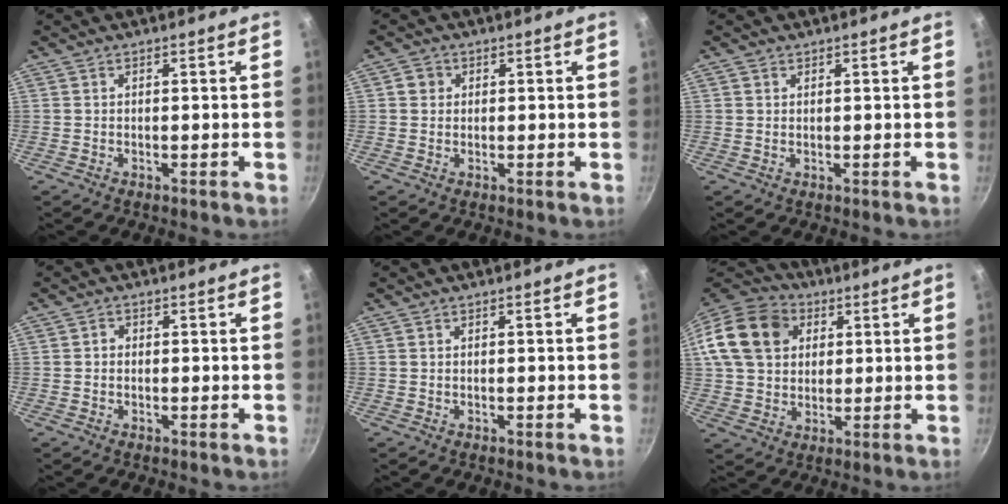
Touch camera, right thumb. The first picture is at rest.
{"total": 2.3, "force": [0.4, 2.1, 0.7], "torque": [-0.001, 0.004, 0.003]}
{"total": 1.0, "force": [0.6, 0.7, 0.3], "torque": [-0.002, -0.001, 0.009]}
{"total": 1.0, "force": [-0.2, 0.9, 0.4], "torque": [-0.006, 0.005, -0.004]}
{"total": 0.0}
{"total": 18.2, "force": [5.0, 14.3, 10.2], "torque": [-0.187, 0.025, 0.080]}